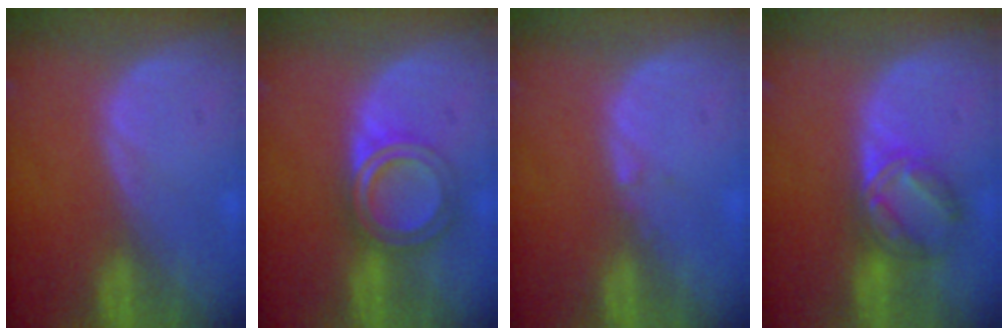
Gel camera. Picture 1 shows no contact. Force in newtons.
{"total": 5.3, "press": 5.3, "slide": 0.2}
{"total": 0.6, "press": 0.5, "slide": 0.4}
{"total": 6.0, "press": 5.9, "slide": 1.2}